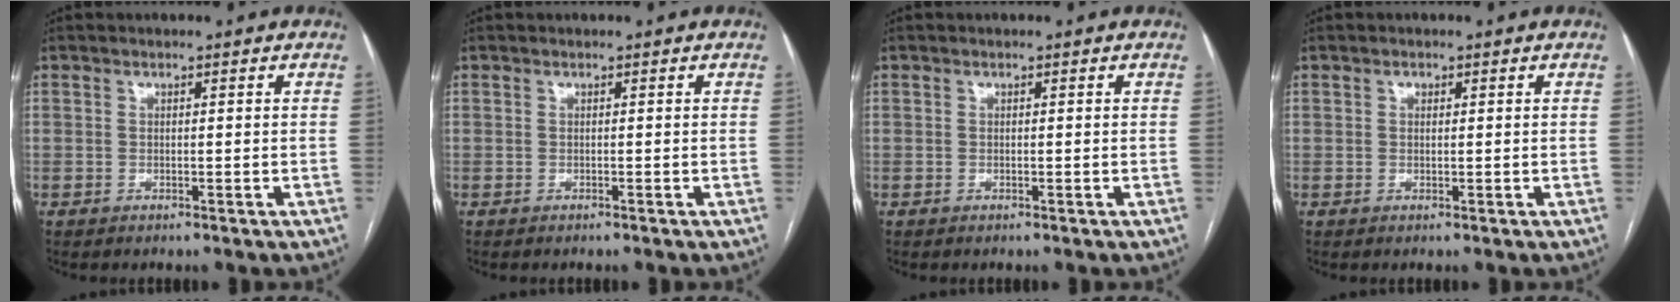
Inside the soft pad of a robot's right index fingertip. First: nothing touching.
{"total": 0.0}
{"total": 0.0}
{"total": 0.7, "force": [0.3, 0.6, 0.3], "torque": [-0.002, 0.001, 0.004]}